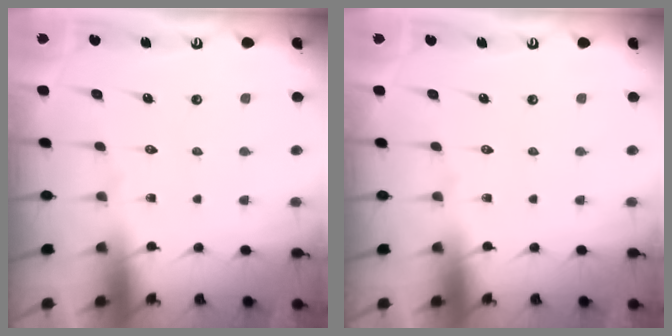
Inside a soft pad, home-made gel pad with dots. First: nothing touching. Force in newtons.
{"total": 0.0}